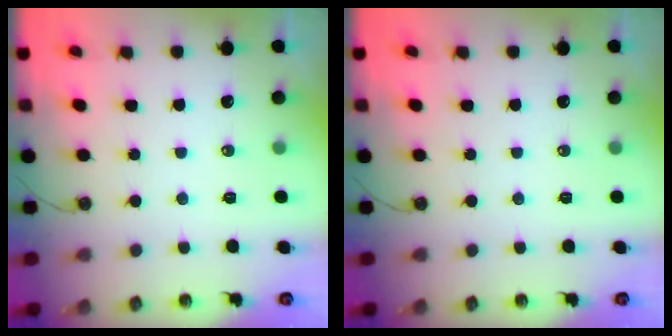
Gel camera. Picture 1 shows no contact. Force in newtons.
{"total": 0.0}